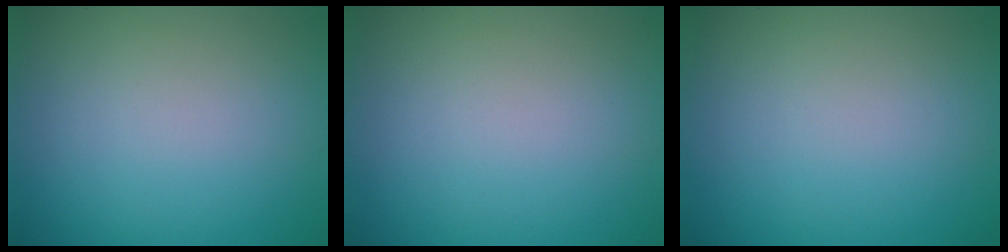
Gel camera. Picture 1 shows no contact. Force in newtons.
{"total": 0.0}
{"total": 0.0}